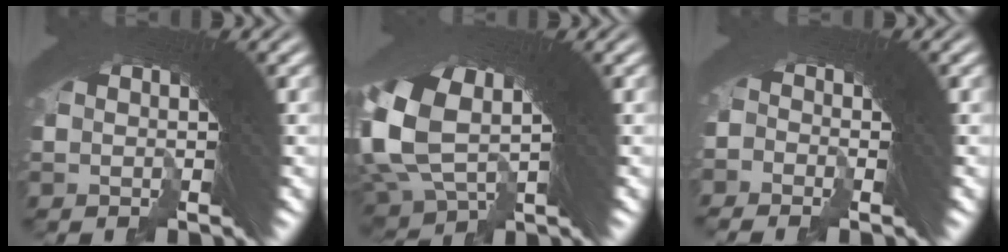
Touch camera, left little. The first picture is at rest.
{"total": 8.3, "force": [0.6, 6.3, 5.3], "torque": [-0.146, -0.025, 0.022]}
{"total": 1.5, "force": [-1.4, 0.1, -0.6], "torque": [0.025, 0.008, -0.032]}